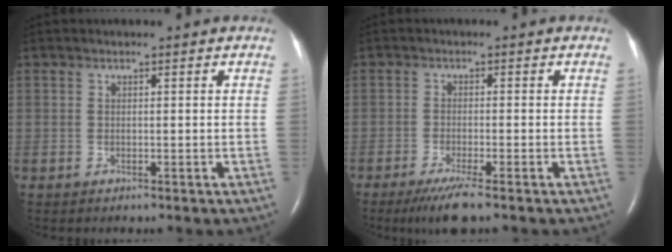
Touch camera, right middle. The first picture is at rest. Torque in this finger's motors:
{"motor_torque": [0.30, -0.29, 0.04, 0.03]}